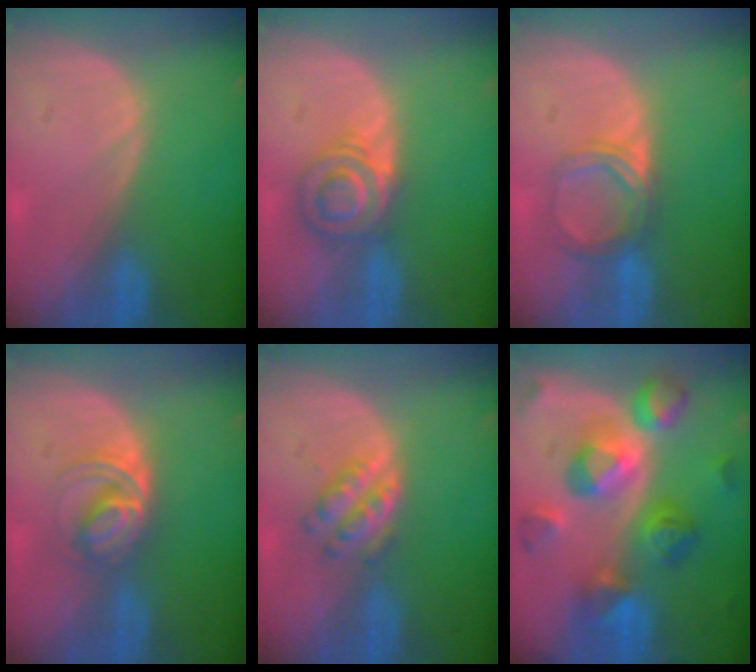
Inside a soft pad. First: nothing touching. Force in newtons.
{"total": 5.7, "press": 5.6, "slide": 1.0}
{"total": 4.9, "press": 4.6, "slide": 1.9}
{"total": 5.4, "press": 5.3, "slide": 1.1}
{"total": 4.2, "press": 4.2, "slide": 0.1}
{"total": 11.4, "press": 11.3, "slide": 1.1}